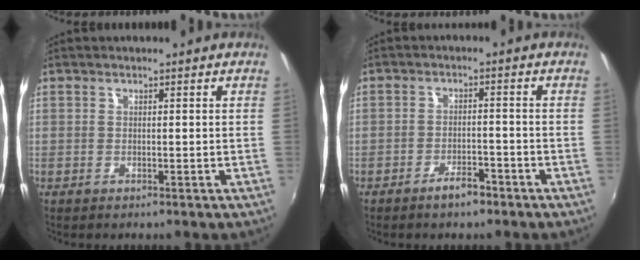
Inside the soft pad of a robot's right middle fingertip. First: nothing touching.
{"total": 3.8, "force": [-3.0, 1.3, 2.0], "torque": [-0.047, 0.000, -0.045]}